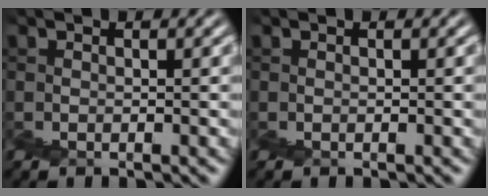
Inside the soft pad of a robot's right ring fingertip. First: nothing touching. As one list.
[{"total": 0.0}]